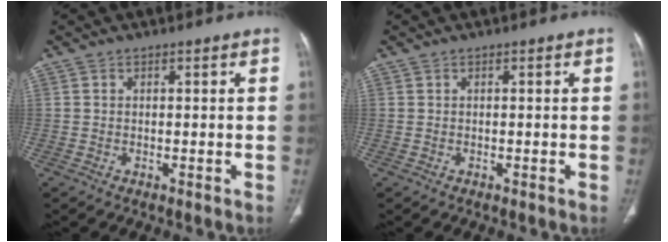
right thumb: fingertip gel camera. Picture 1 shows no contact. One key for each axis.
{"total": 0.0}